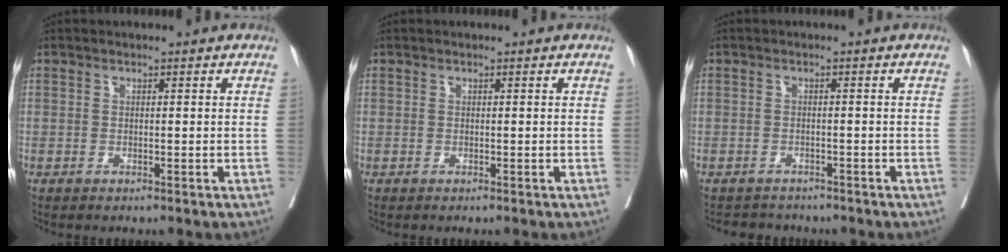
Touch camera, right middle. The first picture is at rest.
{"total": 0.0}
{"total": 3.4, "force": [-3.1, 1.3, -0.1], "torque": [0.000, -0.004, -0.047]}